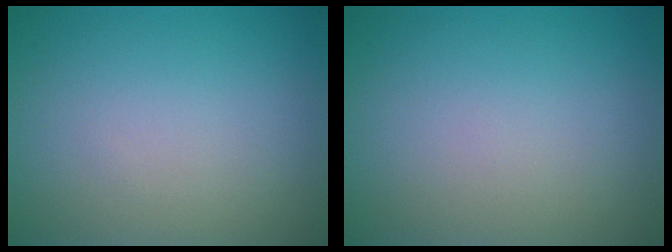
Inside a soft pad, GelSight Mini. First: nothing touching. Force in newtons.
{"total": 0.0}